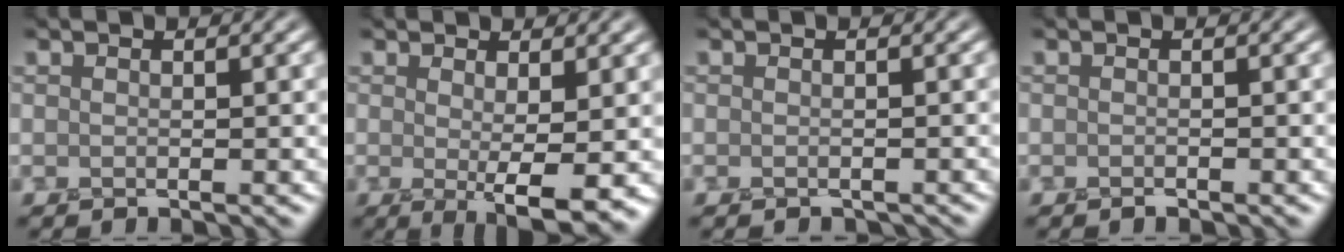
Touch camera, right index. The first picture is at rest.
{"total": 3.9, "force": [0.0, 0.8, 3.8], "torque": [-0.055, -0.013, 0.003]}
{"total": 0.9, "force": [-0.8, 0.3, 0.3], "torque": [-0.006, -0.011, -0.012]}
{"total": 0.7, "force": [-0.7, 0.3, 0.1], "torque": [-0.005, 0.000, -0.012]}